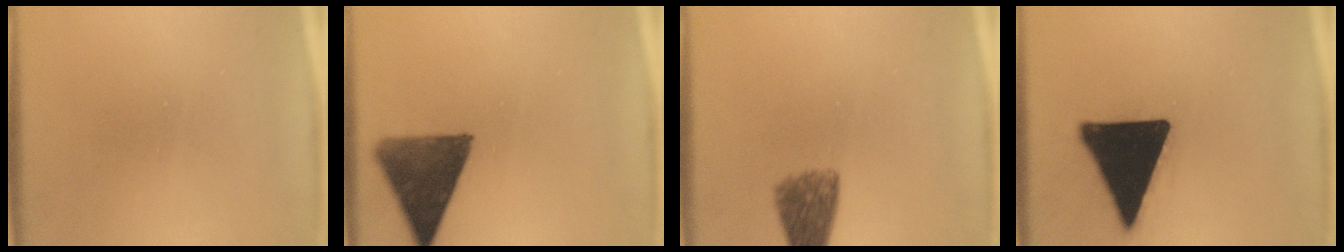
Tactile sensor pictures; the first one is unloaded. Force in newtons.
{"total": 11.3}
{"total": 6.2}
{"total": 20.3}